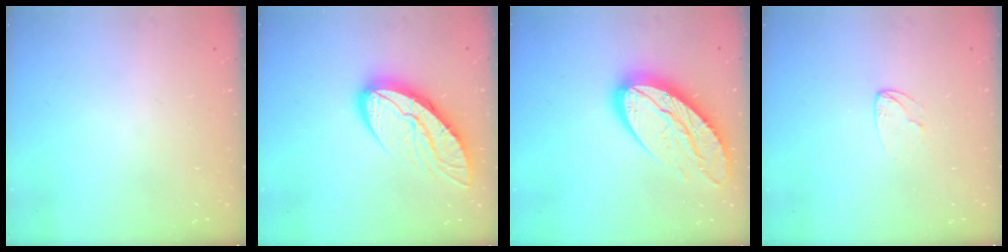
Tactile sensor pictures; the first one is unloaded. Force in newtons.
{"total": 13.0, "press": 13.0, "slide": 1.1}
{"total": 18.2, "press": 18.2, "slide": 1.4}
{"total": 4.2, "press": 4.2, "slide": 0.3}